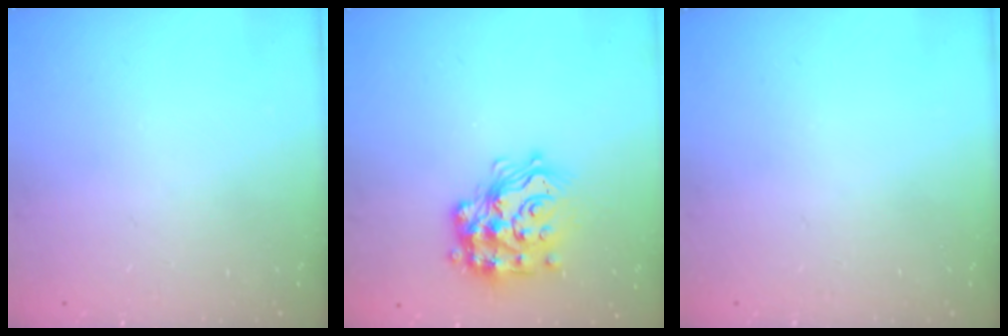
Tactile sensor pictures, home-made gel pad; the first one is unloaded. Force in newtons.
{"total": 18.7, "press": 18.7, "slide": 1.1}
{"total": 0.0}